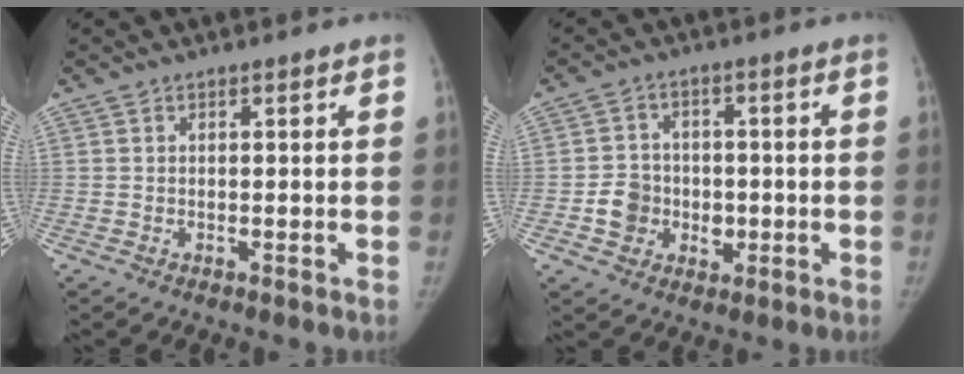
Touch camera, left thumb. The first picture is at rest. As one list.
[{"total": 7.3, "force": [-1.2, 6.5, 3.0], "torque": [-0.017, 0.012, -0.020]}]